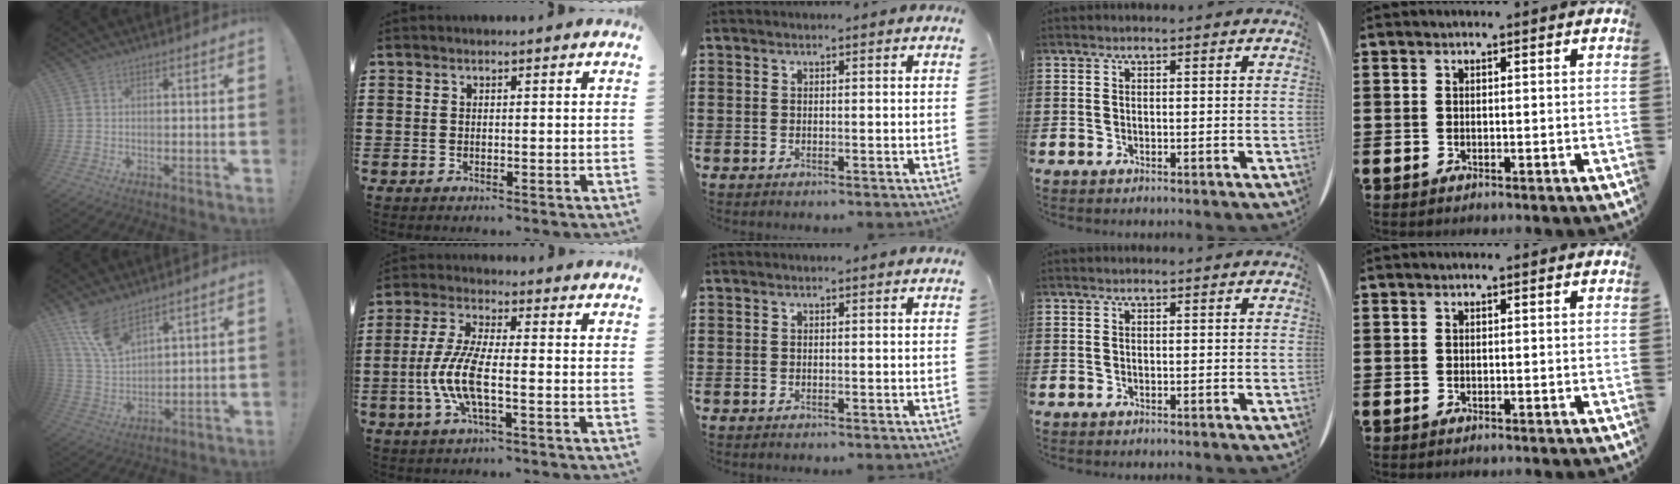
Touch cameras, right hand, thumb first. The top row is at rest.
{"thumb": {"total": 10.6, "force": [8.2, 4.1, 5.4], "torque": [-0.105, -0.047, 0.159]}, "index": {"total": 8.2, "force": [-2.2, 2.6, 7.5], "torque": [-0.177, -0.014, -0.049]}}